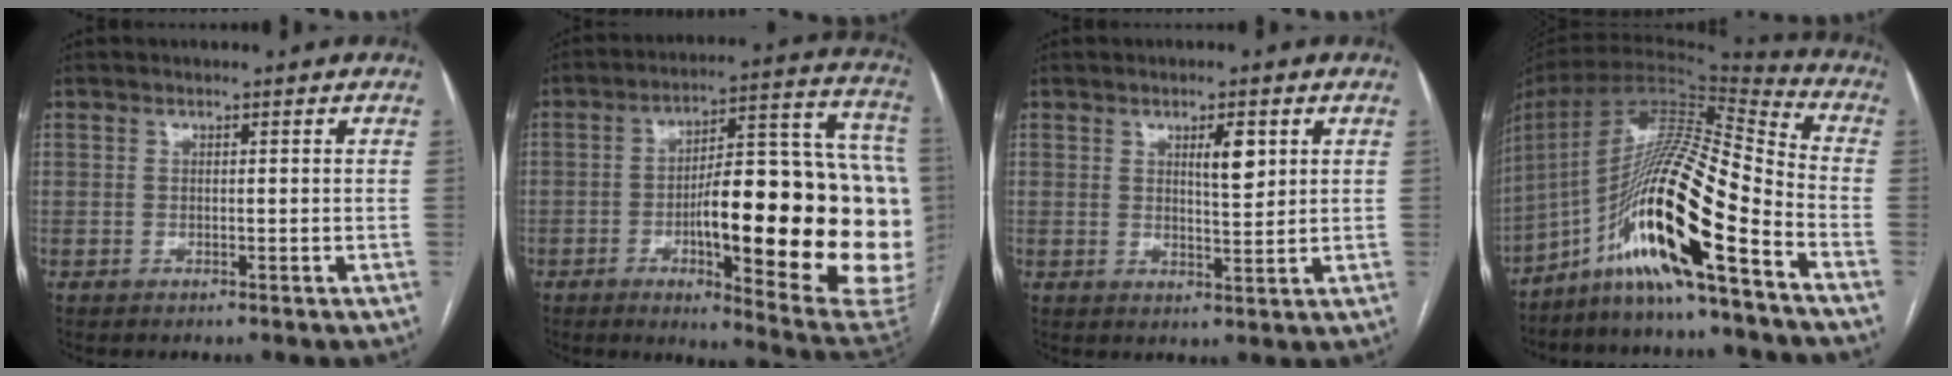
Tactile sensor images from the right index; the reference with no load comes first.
{"total": 30.9, "force": [-3.9, 6.2, 30.0], "torque": [-0.323, 0.027, -0.045]}
{"total": 4.2, "force": [1.8, 1.0, 3.7], "torque": [-0.061, -0.003, 0.031]}
{"total": 19.2, "force": [-10.5, 0.6, 16.0], "torque": [-0.317, 0.000, -0.198]}